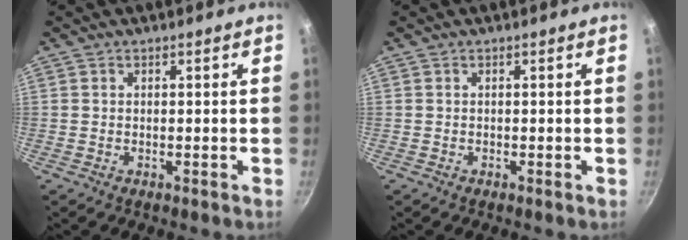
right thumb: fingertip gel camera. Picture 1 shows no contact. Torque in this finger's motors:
{"motor_torque": [-0.31, 1.36, -0.35, 0.03, 0.03]}